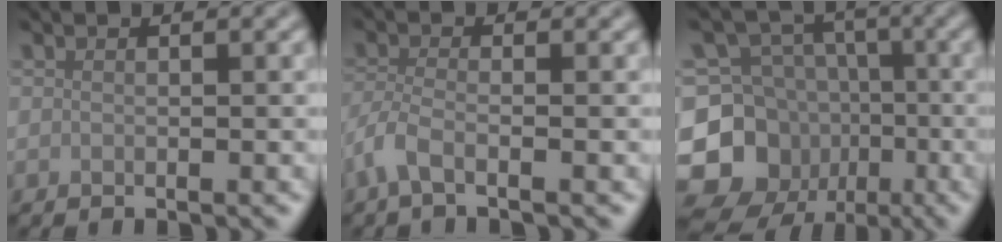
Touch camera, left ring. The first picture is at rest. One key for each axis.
{"total": 2.4, "fx": -1.5, "fy": 0.6, "fz": 1.8, "tx": -0.043, "ty": -0.006, "tz": -0.041}
{"total": 11.8, "fx": -5.0, "fy": 10.2, "fz": 3.4, "tx": -0.077, "ty": -0.005, "tz": -0.100}